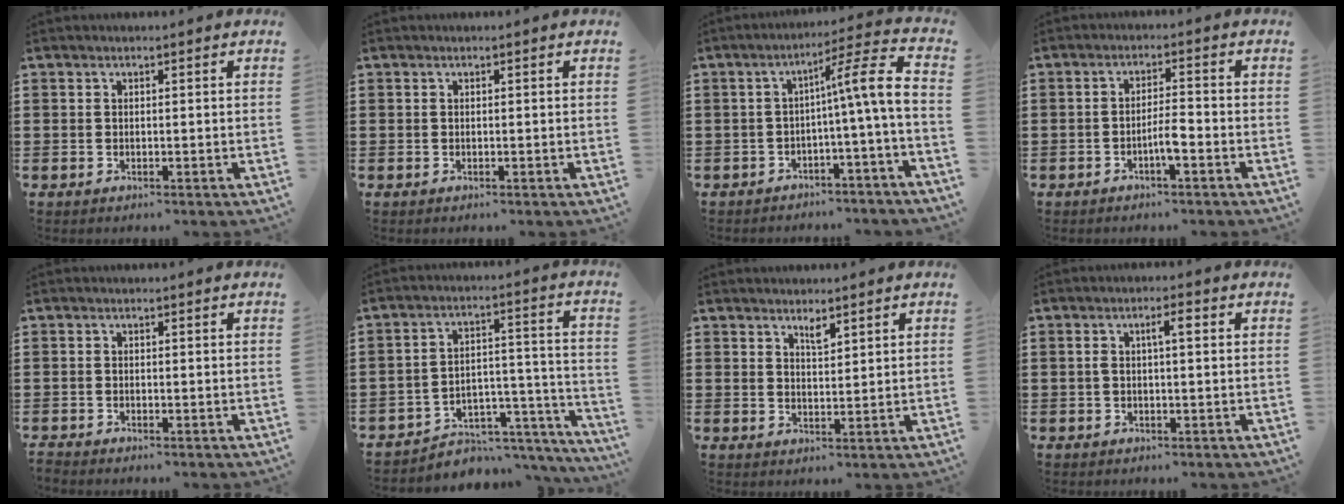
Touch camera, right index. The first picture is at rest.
{"total": 0.0}
{"total": 8.4, "force": [-1.1, 0.4, 8.3], "torque": [-0.137, -0.019, -0.033]}
{"total": 3.5, "force": [-1.7, 0.5, 3.0], "torque": [-0.060, 0.001, -0.033]}
{"total": 0.8, "force": [-0.8, 0.0, -0.1], "torque": [0.000, 0.001, -0.016]}
{"total": 4.8, "force": [-4.0, 2.4, 1.1], "torque": [-0.025, 0.009, -0.079]}
{"total": 2.1, "force": [1.8, 0.5, 1.1], "torque": [-0.016, -0.002, 0.030]}
{"total": 2.8, "force": [0.2, 0.6, 2.7], "torque": [-0.044, 0.003, -0.001]}